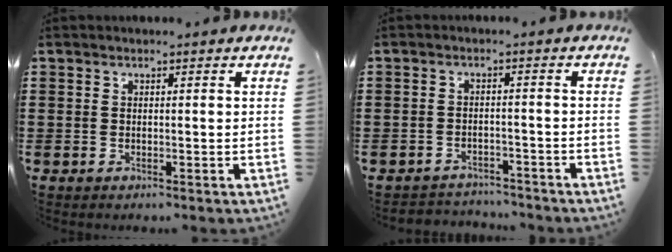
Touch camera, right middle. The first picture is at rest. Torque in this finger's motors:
{"motor_torque": [0.20, 0.04, -0.04, -0.04]}